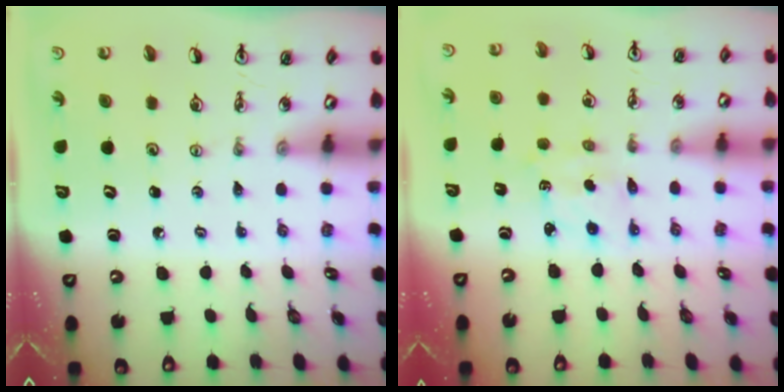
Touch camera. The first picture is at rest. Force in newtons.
{"total": 1.8, "press": 1.8, "slide": 0.4}